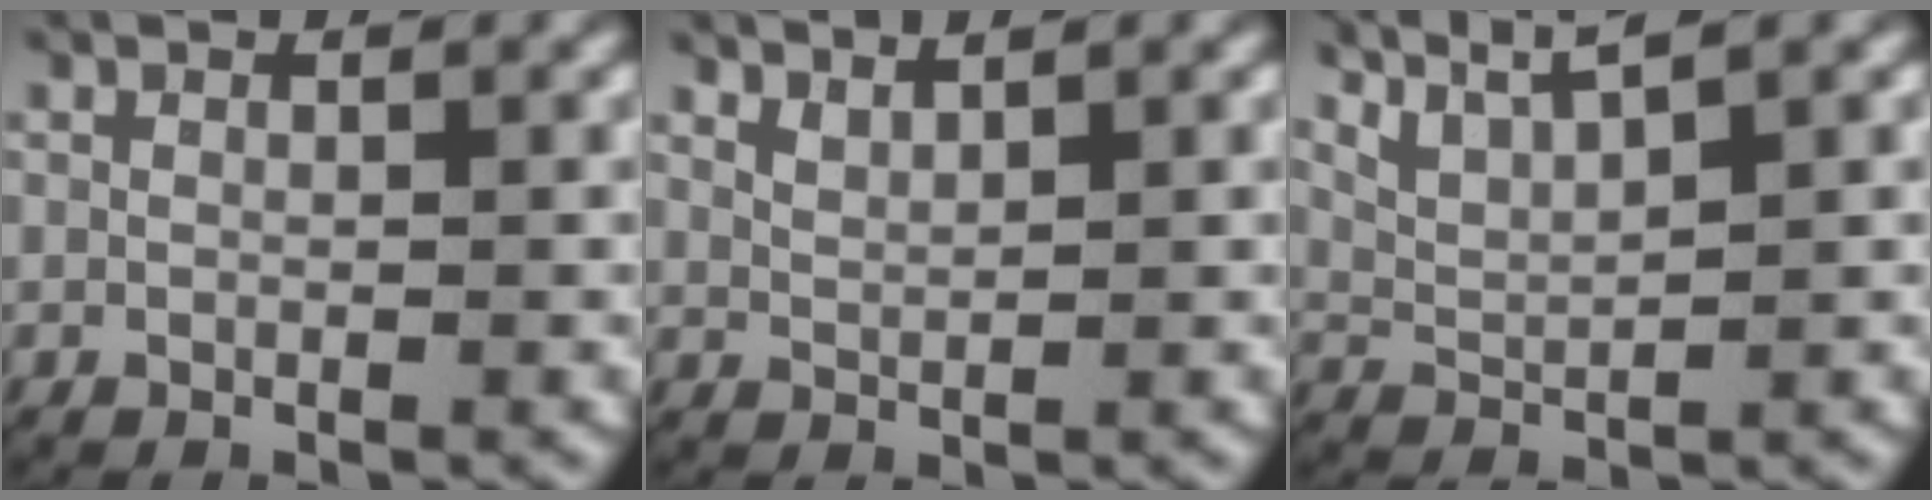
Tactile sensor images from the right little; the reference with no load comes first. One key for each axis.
{"total": 2.0, "fx": 1.8, "fy": 0.4, "fz": 0.6, "tx": -0.017, "ty": -0.003, "tz": 0.039}
{"total": 5.3, "fx": 4.2, "fy": 2.1, "fz": 2.4, "tx": -0.051, "ty": 0.010, "tz": 0.069}